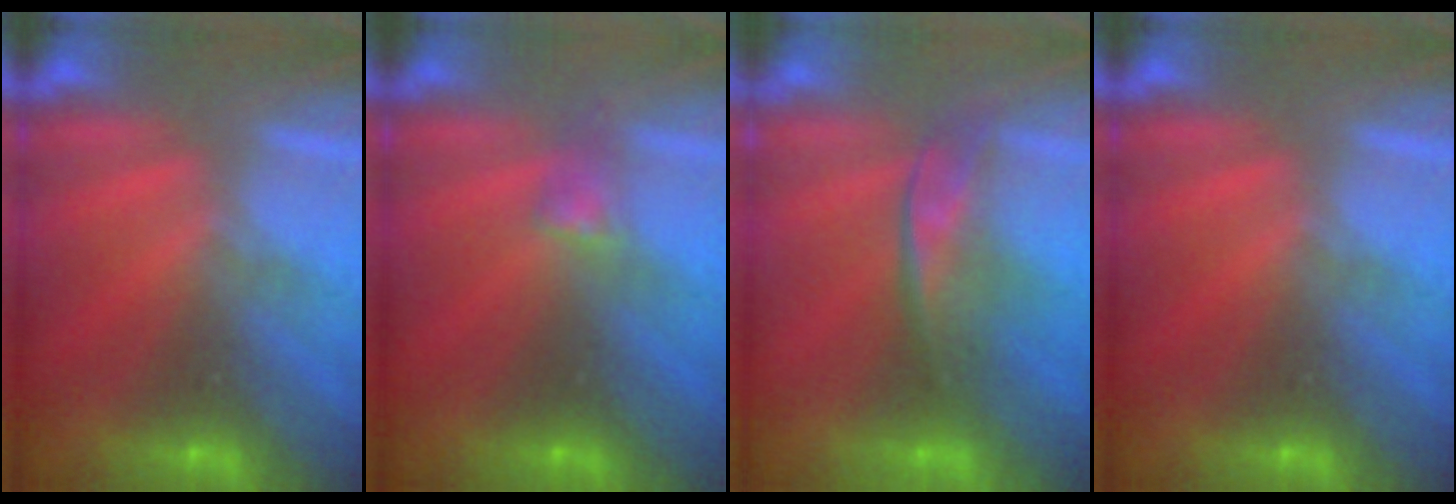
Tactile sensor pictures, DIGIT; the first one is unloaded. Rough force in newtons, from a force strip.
{"total": 3.1}
{"total": 2.2}
{"total": 0.0}